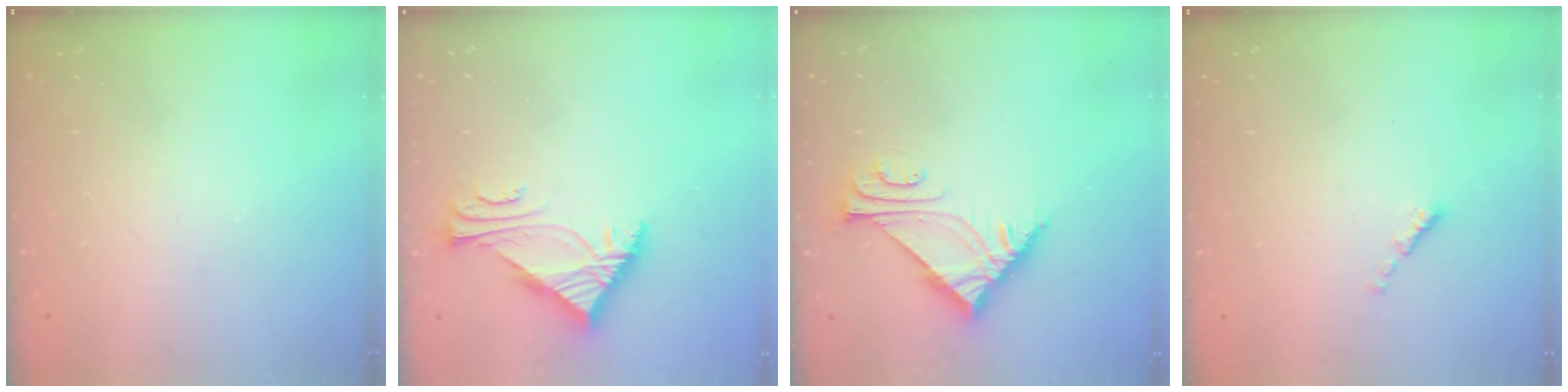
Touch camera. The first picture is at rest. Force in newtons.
{"total": 5.8, "press": 5.7, "slide": 0.8}
{"total": 6.4, "press": 6.4, "slide": 0.1}
{"total": 0.0}